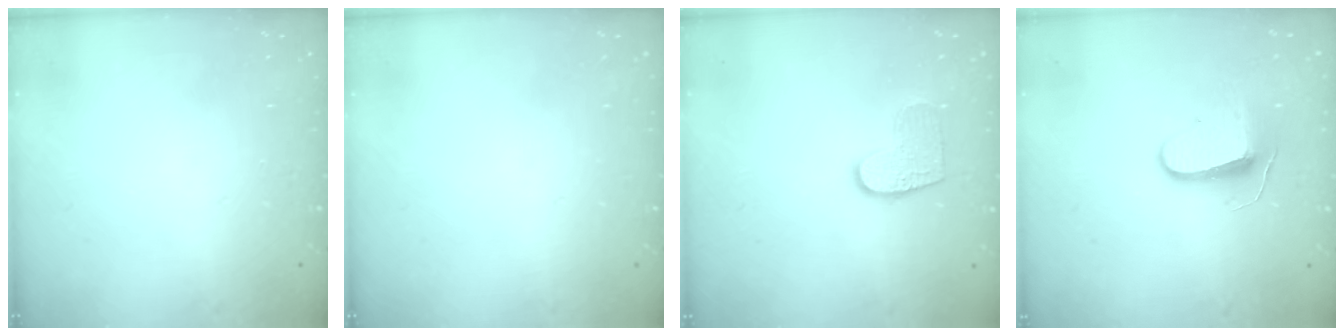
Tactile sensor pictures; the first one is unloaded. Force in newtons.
{"total": 0.0}
{"total": 8.9, "press": 8.9, "slide": 0.5}
{"total": 8.7, "press": 8.6, "slide": 0.5}